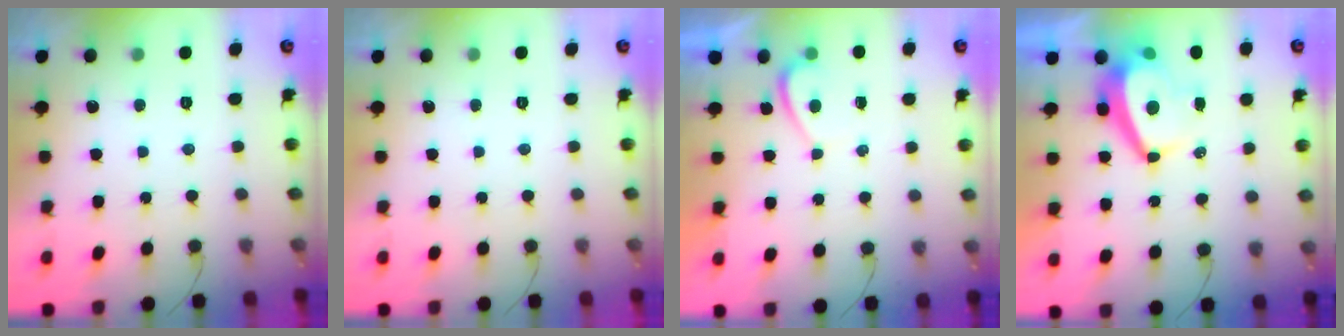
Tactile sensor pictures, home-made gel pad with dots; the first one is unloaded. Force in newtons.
{"total": 0.0}
{"total": 0.7, "press": 0.5, "slide": 0.5}
{"total": 7.2, "press": 7.2, "slide": 0.7}